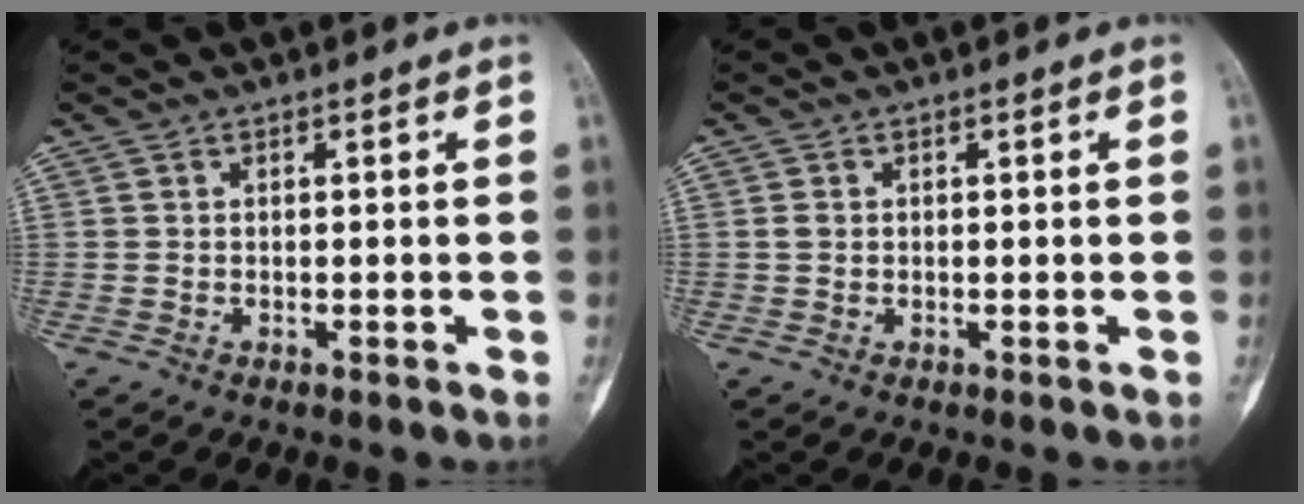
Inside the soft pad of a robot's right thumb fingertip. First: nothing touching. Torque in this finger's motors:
{"motor_torque": [0.13, 0.89, 0.20, -0.09, 0.06]}